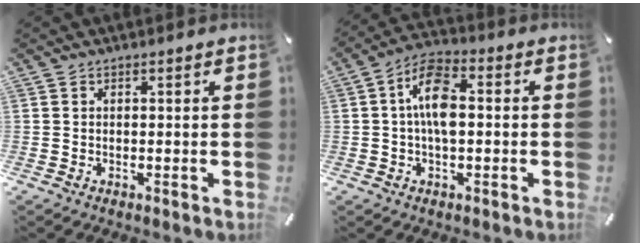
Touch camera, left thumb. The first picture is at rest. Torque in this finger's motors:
{"motor_torque": [1.87, 1.79, 1.32, -0.07, 0.44]}